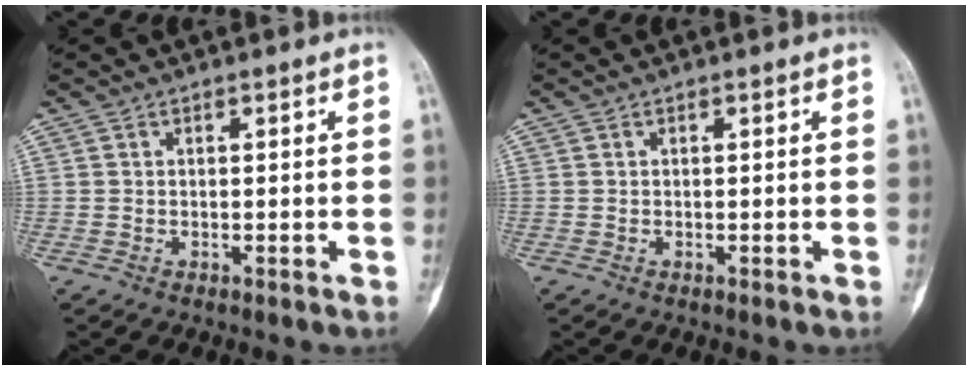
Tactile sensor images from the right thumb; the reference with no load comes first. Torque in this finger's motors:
{"motor_torque": [0.55, 0.56, 0.00, 0.00, 0.00]}